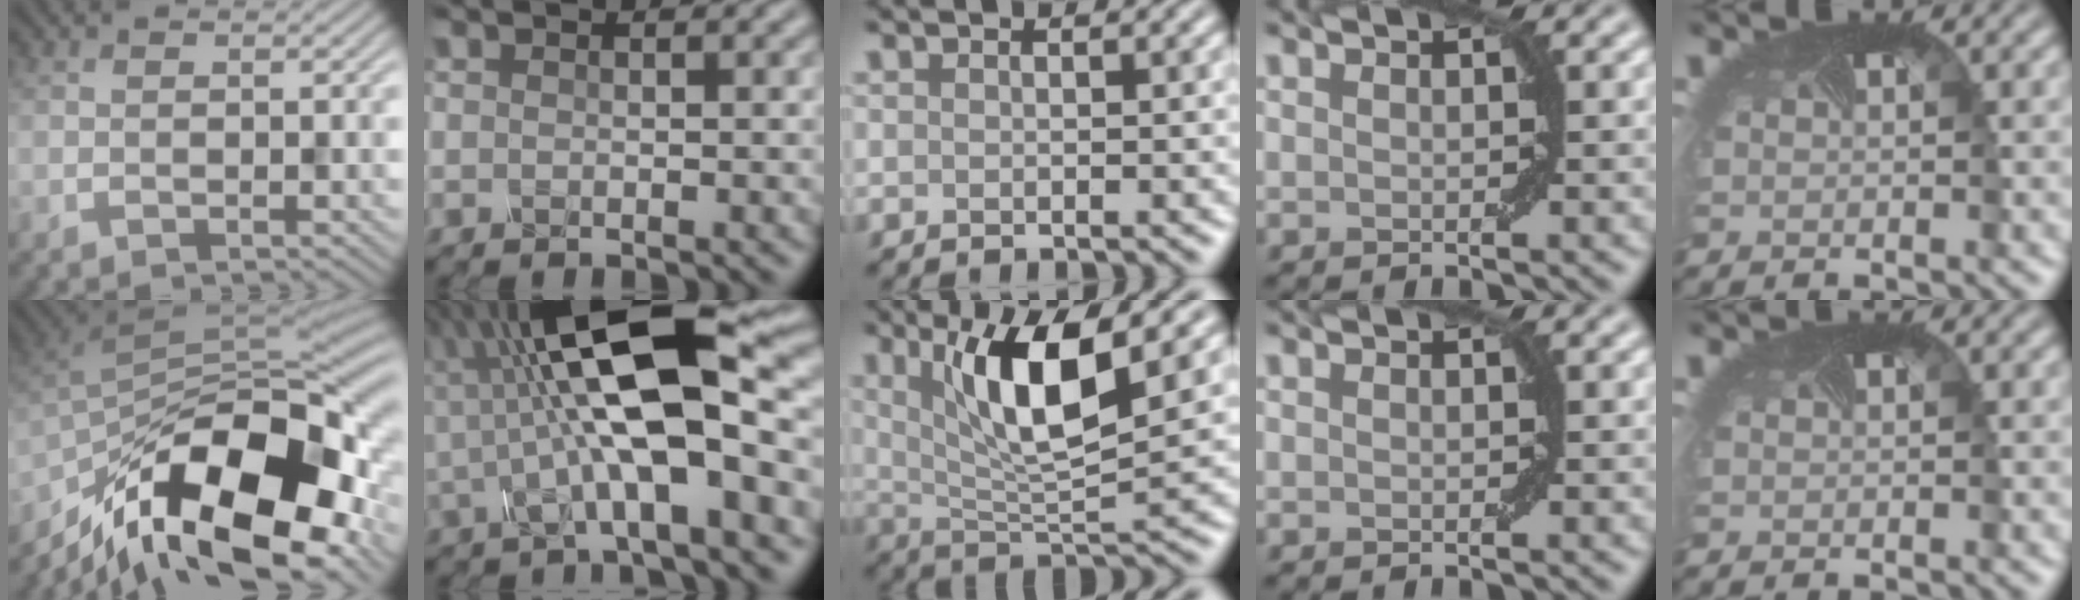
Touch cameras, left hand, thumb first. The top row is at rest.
{"thumb": {"total": 18.3, "force": [-9.5, 8.2, 13.3], "torque": [-0.240, -0.008, -0.161]}, "index": {"total": 13.3, "force": [1.0, 4.0, 12.6], "torque": [-0.209, 0.025, 0.008]}, "middle": {"total": 8.0, "force": [3.0, 2.0, 7.1], "torque": [-0.121, -0.008, 0.054]}}